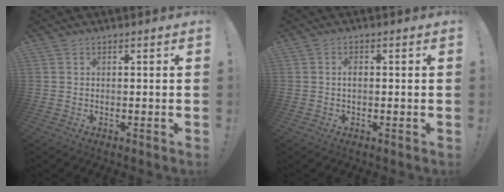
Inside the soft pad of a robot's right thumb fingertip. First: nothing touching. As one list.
[{"total": 1.7, "force": [0.0, 0.9, 1.4], "torque": [-0.028, 0.006, 0.000]}]